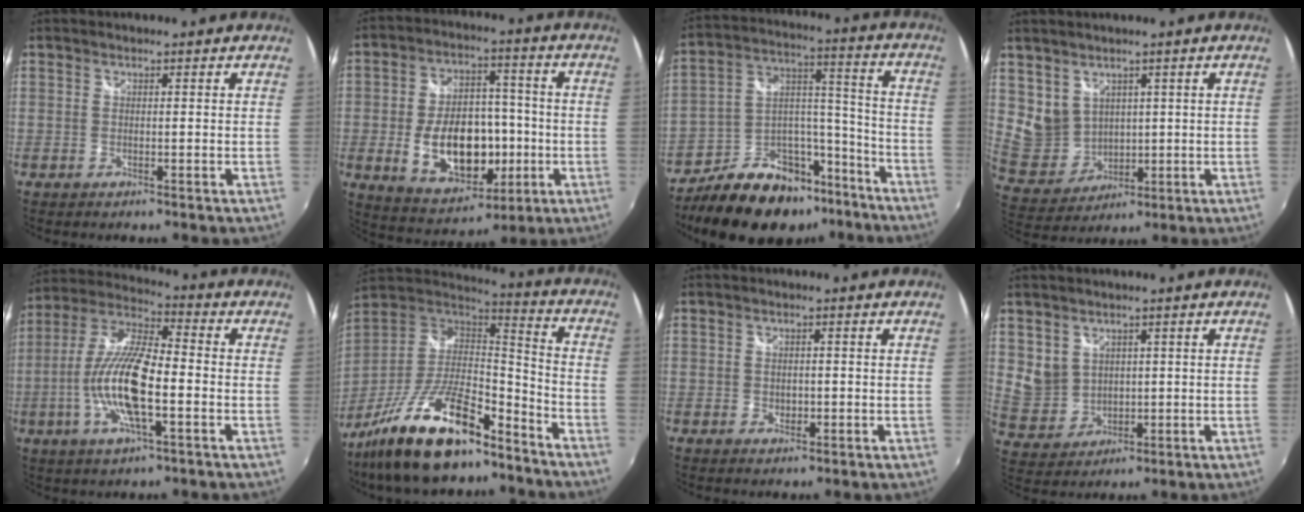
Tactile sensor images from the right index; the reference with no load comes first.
{"total": 16.6, "force": [-3.6, 10.1, 12.7], "torque": [-0.246, 0.013, -0.034]}
{"total": 20.6, "force": [-14.3, 11.2, 9.6], "torque": [-0.182, 0.057, -0.206]}
{"total": 7.8, "force": [3.7, 6.6, 2.2], "torque": [-0.041, 0.005, 0.096]}
{"total": 15.0, "force": [-3.7, 4.1, 13.9], "torque": [-0.278, -0.003, -0.074]}
{"total": 22.0, "force": [-14.9, 7.0, 14.6], "torque": [-0.282, -0.022, -0.256]}
{"total": 1.8, "force": [-0.4, 1.5, 1.0], "torque": [-0.015, 0.000, -0.006]}
{"total": 6.6, "force": [2.8, 5.6, 2.0], "torque": [-0.036, 0.004, 0.072]}